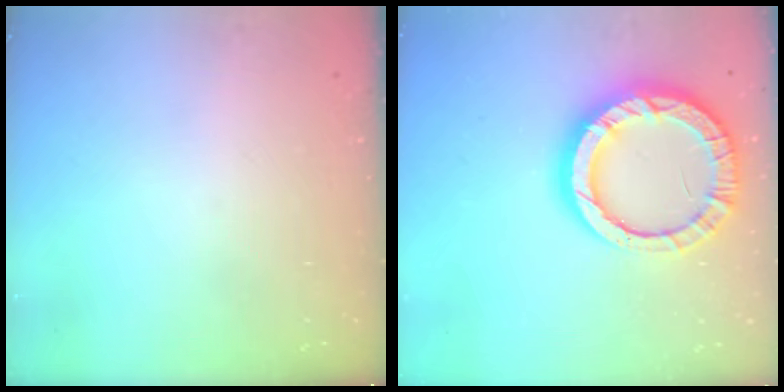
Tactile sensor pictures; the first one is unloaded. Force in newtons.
{"total": 17.2, "press": 17.1, "slide": 1.9}